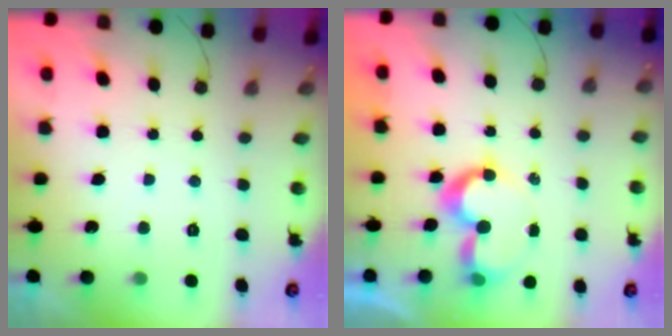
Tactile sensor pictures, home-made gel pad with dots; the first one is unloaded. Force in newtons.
{"total": 8.3, "press": 8.3, "slide": 0.7}